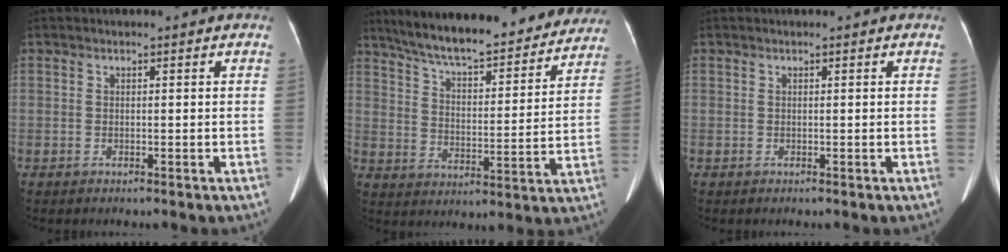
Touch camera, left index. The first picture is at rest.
{"total": 23.8, "force": [21.1, 4.8, 10.0], "torque": [-0.155, -0.001, 0.288]}
{"total": 0.0}